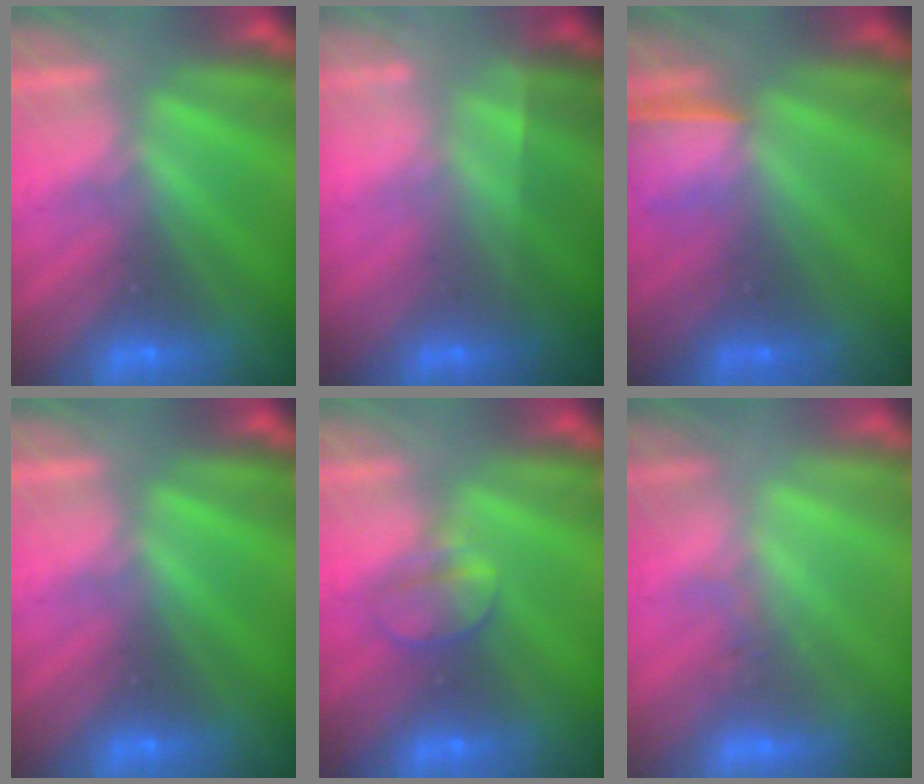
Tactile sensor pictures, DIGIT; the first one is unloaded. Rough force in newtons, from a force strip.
{"total": 1.8}
{"total": 1.3}
{"total": 0.0}
{"total": 2.3}
{"total": 2.8}